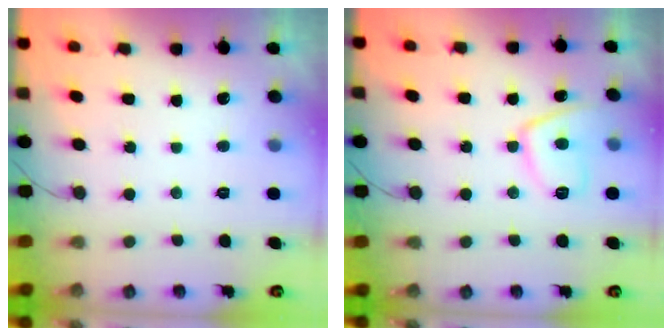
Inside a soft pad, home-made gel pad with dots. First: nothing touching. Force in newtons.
{"total": 9.1, "press": 9.1, "slide": 0.8}